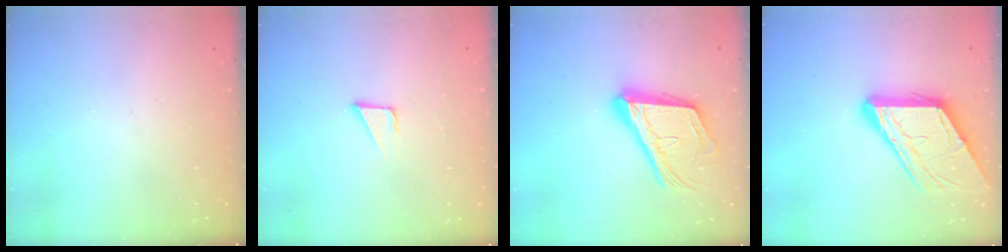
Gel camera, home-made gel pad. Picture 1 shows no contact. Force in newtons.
{"total": 2.1, "press": 2.1, "slide": 0.1}
{"total": 19.7, "press": 19.6, "slide": 2.3}
{"total": 13.5, "press": 13.4, "slide": 1.6}